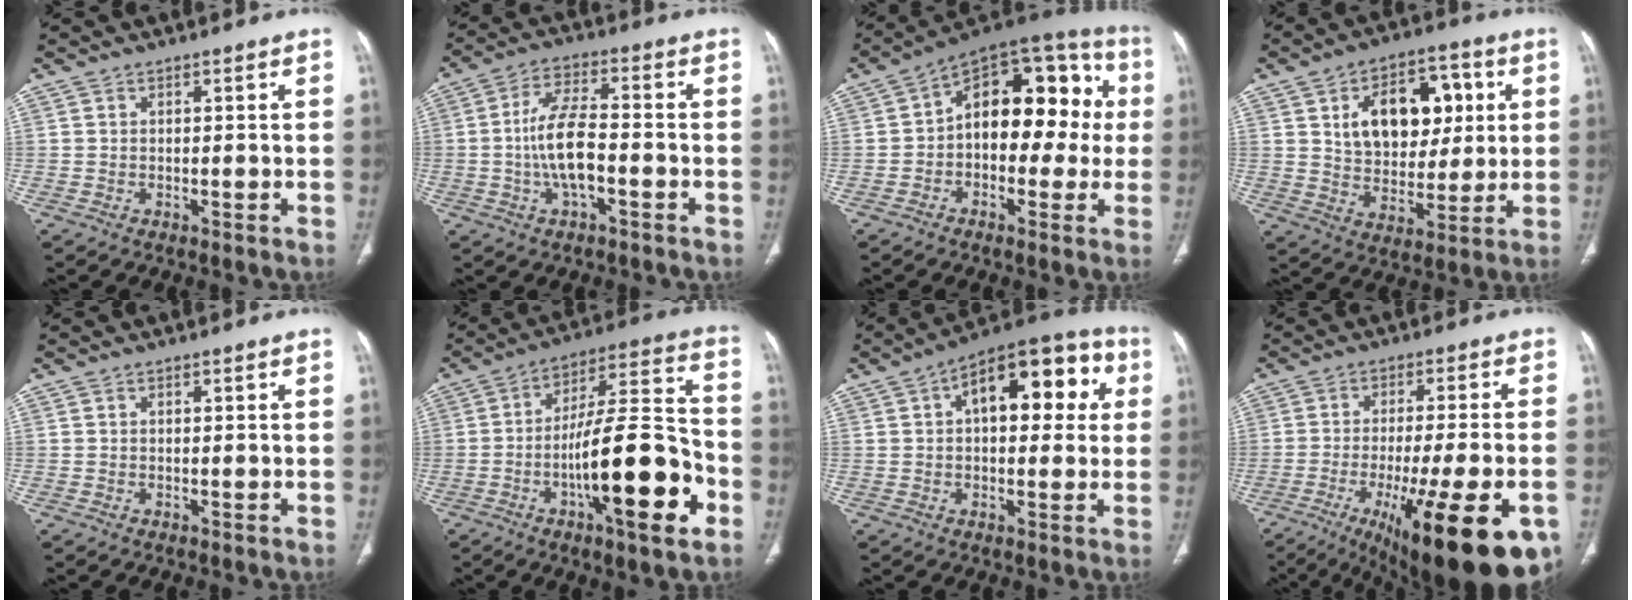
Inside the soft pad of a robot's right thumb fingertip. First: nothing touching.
{"total": 9.9, "force": [-2.0, 4.2, 8.8], "torque": [-0.172, 0.028, -0.041]}
{"total": 18.9, "force": [0.7, 11.4, 15.1], "torque": [-0.154, 0.051, -0.004]}
{"total": 17.4, "force": [4.5, 11.4, 12.4], "torque": [-0.137, 0.001, 0.077]}
{"total": 0.0}
{"total": 22.4, "force": [-7.5, 5.8, 20.3], "torque": [-0.320, 0.039, -0.114]}
{"total": 17.9, "force": [4.5, 9.2, 14.6], "torque": [-0.151, 0.031, 0.054]}
{"total": 23.8, "force": [-10.4, 6.2, 20.5], "torque": [-0.253, 0.003, -0.143]}